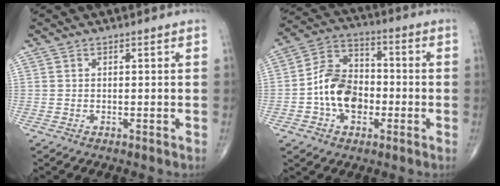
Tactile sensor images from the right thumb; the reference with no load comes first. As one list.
[{"total": 12.4, "force": [-2.5, 8.9, 8.3], "torque": [-0.120, 0.035, -0.054]}]